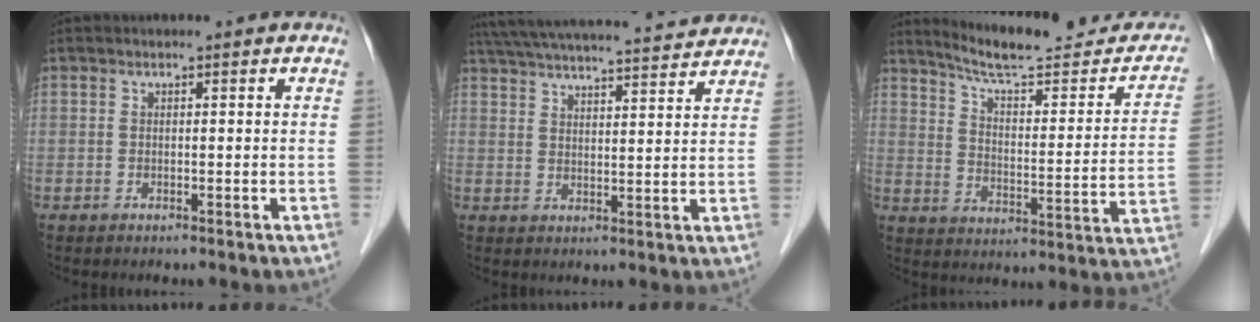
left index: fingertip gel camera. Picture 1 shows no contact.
{"total": 21.2, "force": [19.7, 1.8, 7.8], "torque": [-0.138, 0.024, 0.275]}
{"total": 19.4, "force": [17.6, 3.3, 7.5], "torque": [-0.095, -0.032, 0.235]}